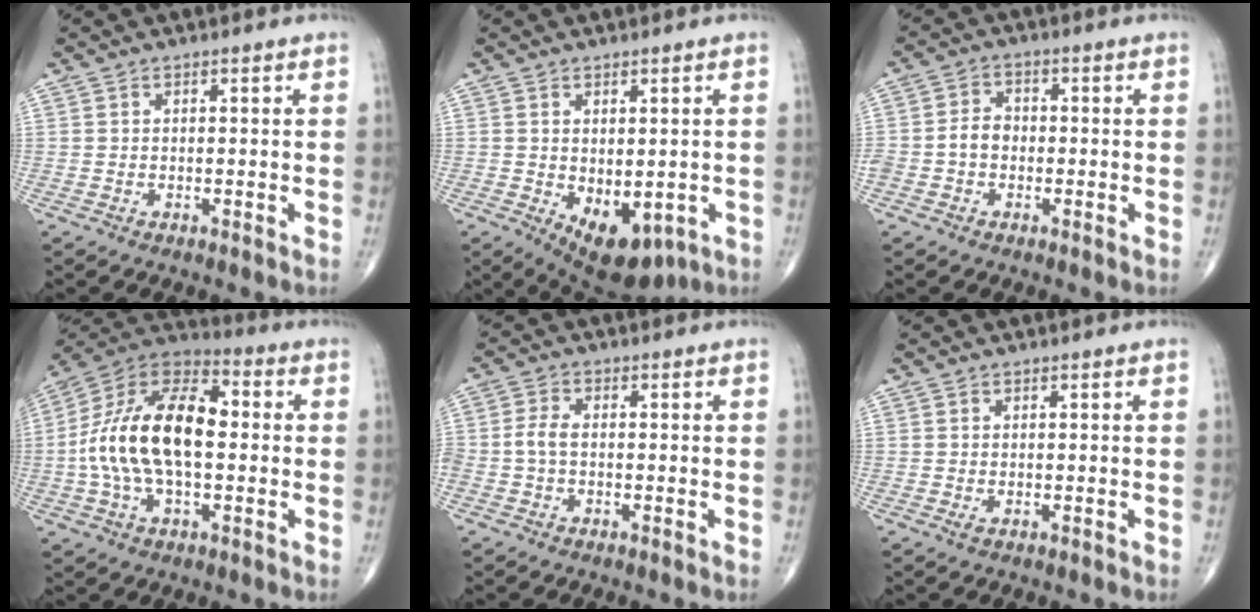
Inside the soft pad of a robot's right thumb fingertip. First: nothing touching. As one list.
[{"total": 10.6, "force": [-3.2, 5.8, 8.2], "torque": [-0.094, -0.004, -0.025]}, {"total": 4.3, "force": [-0.9, 3.3, 2.5], "torque": [-0.041, 0.017, -0.022]}, {"total": 20.3, "force": [-0.1, 10.9, 17.2], "torque": [-0.324, 0.034, -0.008]}, {"total": 3.2, "force": [-0.6, 1.8, 2.5], "torque": [-0.058, 0.008, -0.016]}, {"total": 0.7, "force": [-0.2, 0.3, 0.6], "torque": [-0.013, -0.002, -0.002]}]